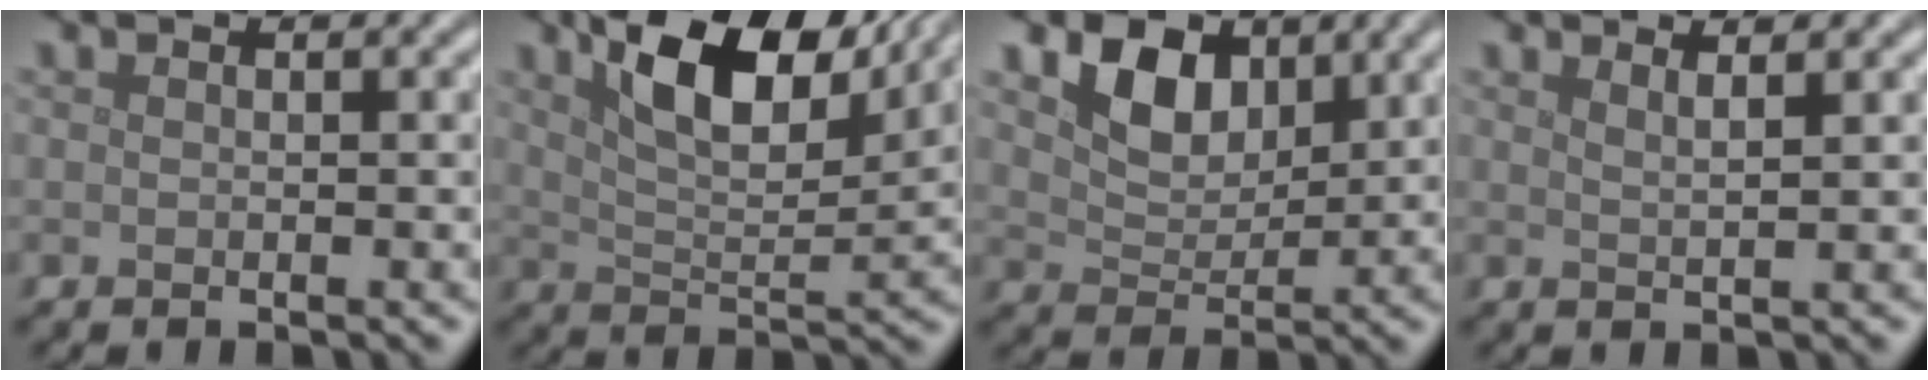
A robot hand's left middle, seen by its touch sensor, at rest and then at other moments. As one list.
[{"total": 10.4, "force": [6.1, 4.0, 7.4], "torque": [-0.129, 0.013, 0.105]}, {"total": 4.7, "force": [2.5, 3.0, 2.6], "torque": [-0.061, -0.003, 0.040]}, {"total": 2.2, "force": [1.5, 0.7, 1.5], "torque": [-0.003, 0.007, -0.002]}]